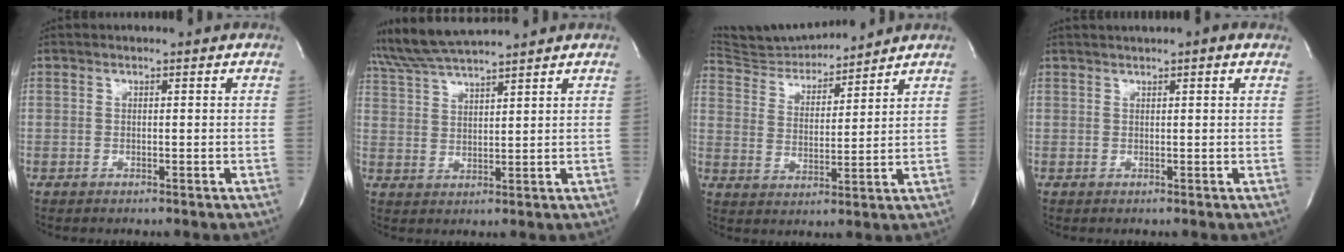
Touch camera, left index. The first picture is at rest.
{"total": 8.5, "force": [8.0, -0.7, 3.0], "torque": [-0.066, 0.023, 0.152]}
{"total": 11.1, "force": [10.9, 1.2, 1.5], "torque": [-0.035, 0.009, 0.199]}
{"total": 3.2, "force": [2.2, 0.2, 2.3], "torque": [-0.036, 0.021, 0.030]}